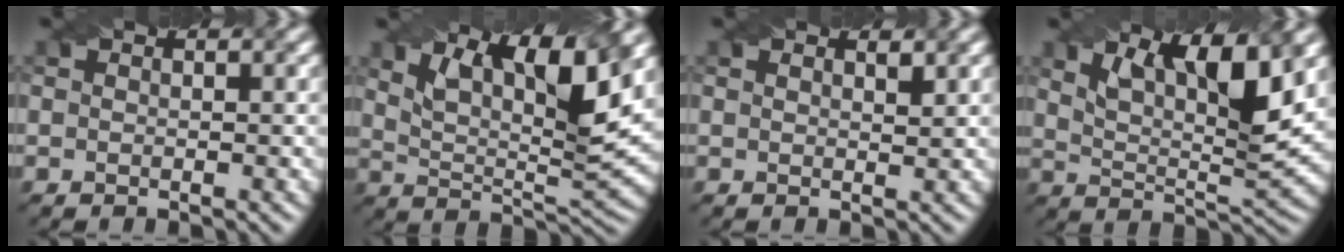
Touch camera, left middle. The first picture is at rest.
{"total": 9.7, "force": [5.1, 2.8, 7.8], "torque": [-0.140, -0.004, 0.091]}
{"total": 0.9, "force": [0.7, 0.2, 0.6], "torque": [-0.012, 0.000, 0.013]}
{"total": 8.4, "force": [4.3, 2.4, 6.9], "torque": [-0.121, -0.005, 0.078]}